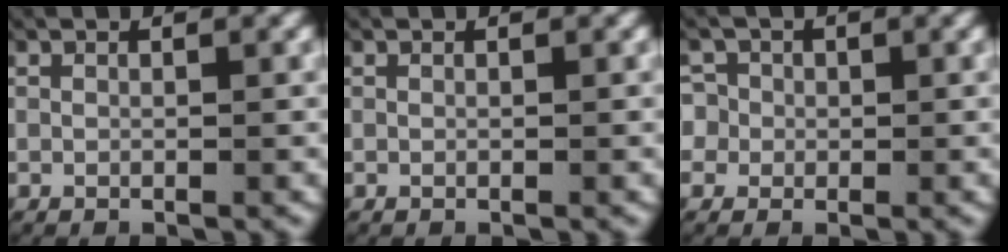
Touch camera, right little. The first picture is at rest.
{"total": 0.0}
{"total": 5.1, "force": [-0.1, 4.9, 1.5], "torque": [-0.051, -0.013, -0.005]}